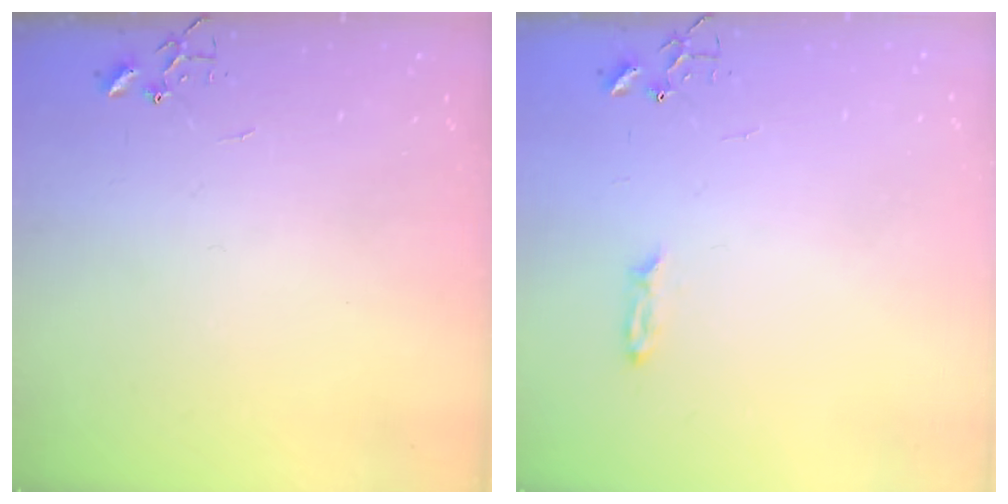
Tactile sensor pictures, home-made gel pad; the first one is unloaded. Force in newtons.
{"total": 3.2, "press": 3.2, "slide": 0.4}